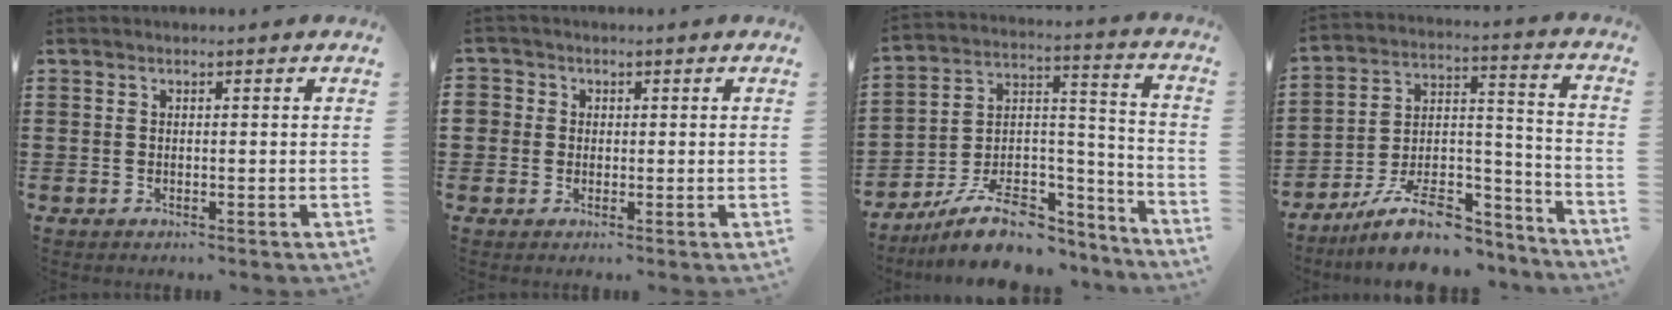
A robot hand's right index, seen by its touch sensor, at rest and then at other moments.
{"total": 1.7, "force": [0.3, 1.7, 0.2], "torque": [-0.012, 0.009, 0.003]}
{"total": 10.7, "force": [-7.8, 5.3, 5.0], "torque": [-0.096, 0.030, -0.141]}
{"total": 11.1, "force": [-8.6, 4.3, 5.5], "torque": [-0.090, 0.035, -0.159]}